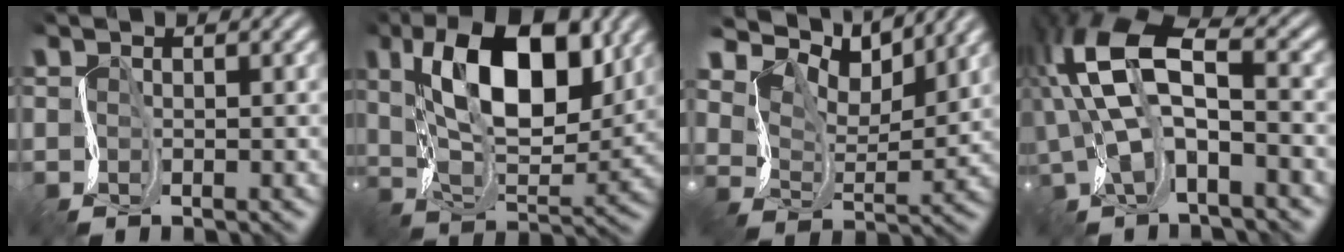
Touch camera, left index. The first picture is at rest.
{"total": 11.1, "force": [4.7, 5.0, 8.8], "torque": [-0.135, 0.005, 0.075]}
{"total": 8.9, "force": [8.0, 2.5, 3.1], "torque": [-0.072, 0.004, 0.123]}
{"total": 8.2, "force": [0.7, 3.6, 7.3], "torque": [-0.154, 0.019, 0.000]}